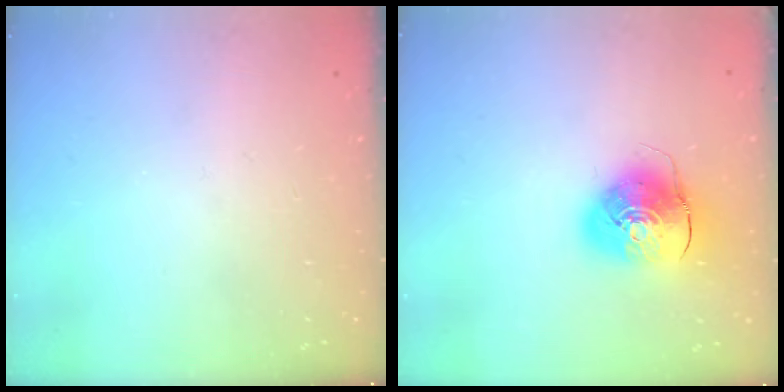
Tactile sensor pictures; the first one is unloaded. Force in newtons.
{"total": 10.4, "press": 10.2, "slide": 1.7}